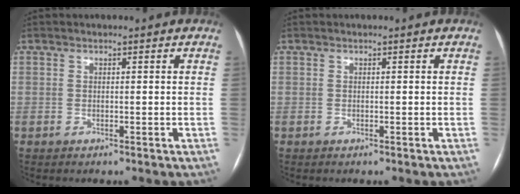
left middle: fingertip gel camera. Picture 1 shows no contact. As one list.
[{"total": 0.0}]